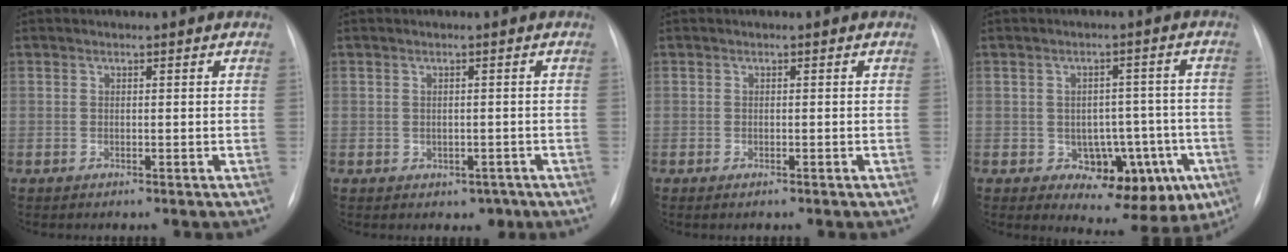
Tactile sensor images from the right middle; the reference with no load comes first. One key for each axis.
{"total": 2.3, "fx": -1.0, "fy": 1.9, "fz": 0.9, "tx": -0.005, "ty": 0.004, "tz": -0.004}
{"total": 0.7, "fx": -0.5, "fy": 0.2, "fz": 0.5, "tx": -0.010, "ty": -0.002, "tz": -0.004}
{"total": 11.5, "fx": -4.3, "fy": 7.1, "fz": 8.0, "tx": -0.073, "ty": 0.024, "tz": -0.041}